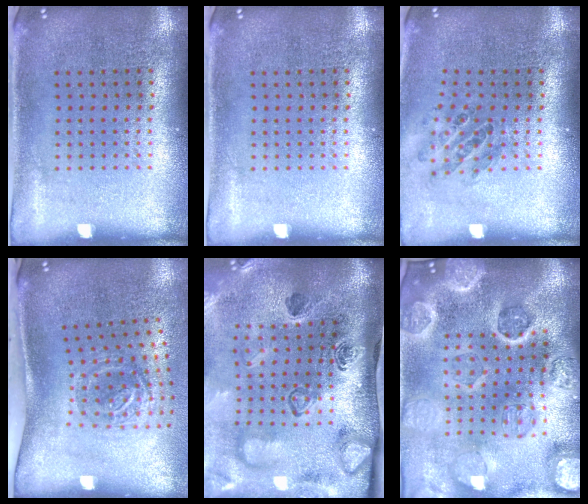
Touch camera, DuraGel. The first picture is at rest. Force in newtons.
{"total": 0.0}
{"total": 0.9, "press": 0.9, "slide": 0.2}
{"total": 1.9, "press": 1.2, "slide": 1.6}
{"total": 4.9, "press": 3.3, "slide": 3.6}
{"total": 5.5, "press": 4.6, "slide": 2.9}